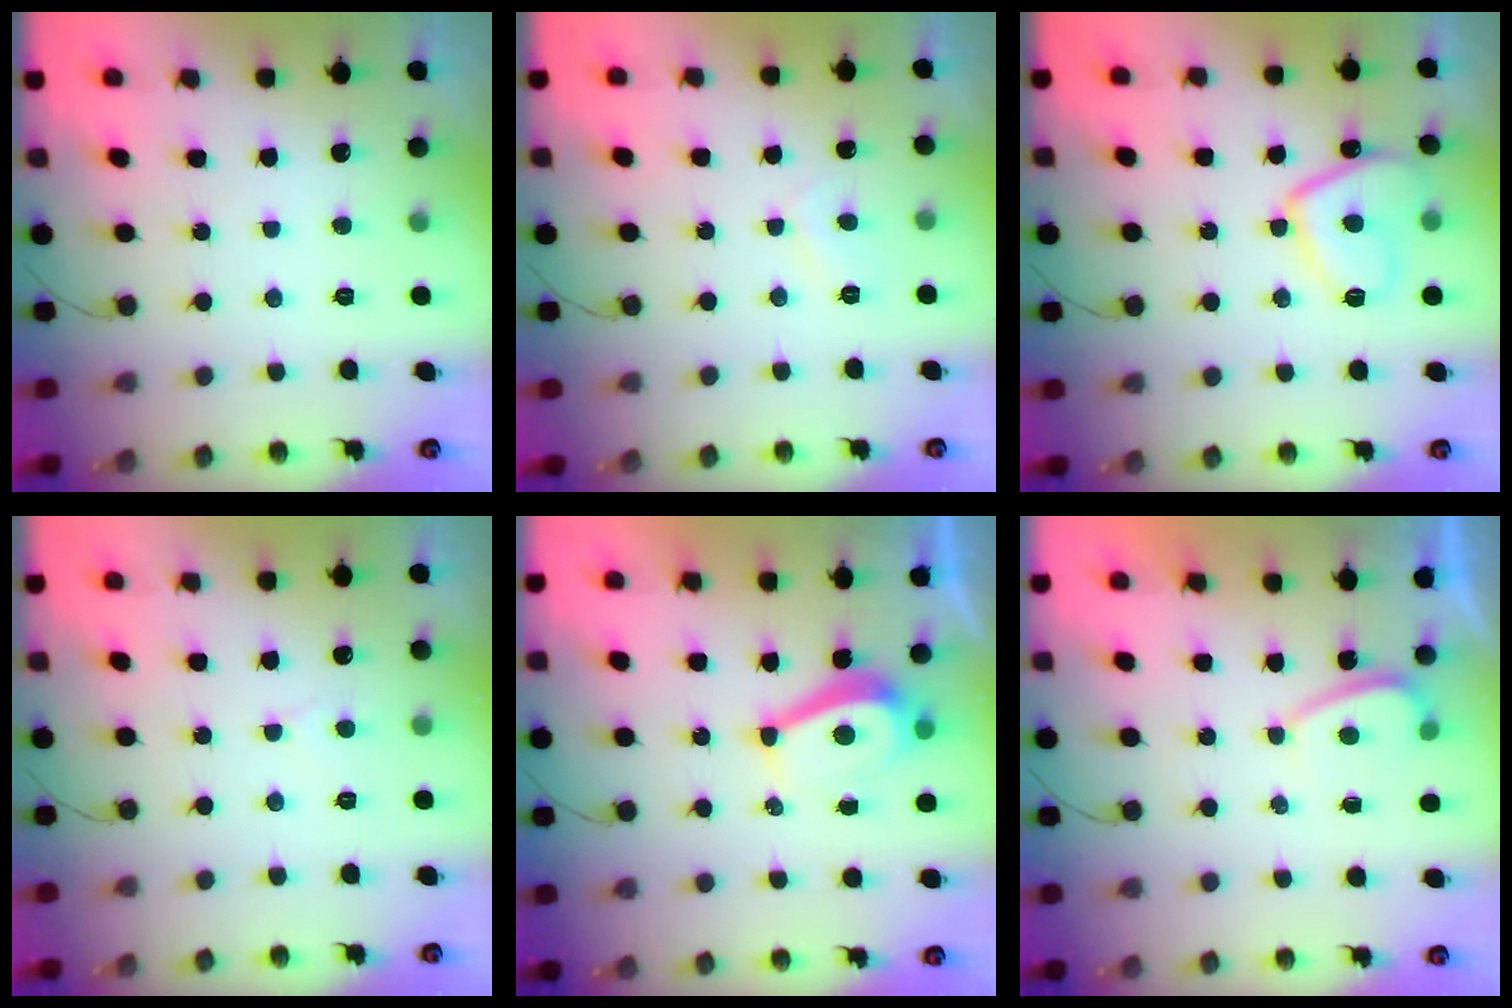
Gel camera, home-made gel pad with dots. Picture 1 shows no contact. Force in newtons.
{"total": 1.3, "press": 1.2, "slide": 0.6}
{"total": 11.0, "press": 10.9, "slide": 1.3}
{"total": 2.7, "press": 2.7, "slide": 0.3}
{"total": 6.8, "press": 6.7, "slide": 0.7}
{"total": 1.8, "press": 1.7, "slide": 0.6}